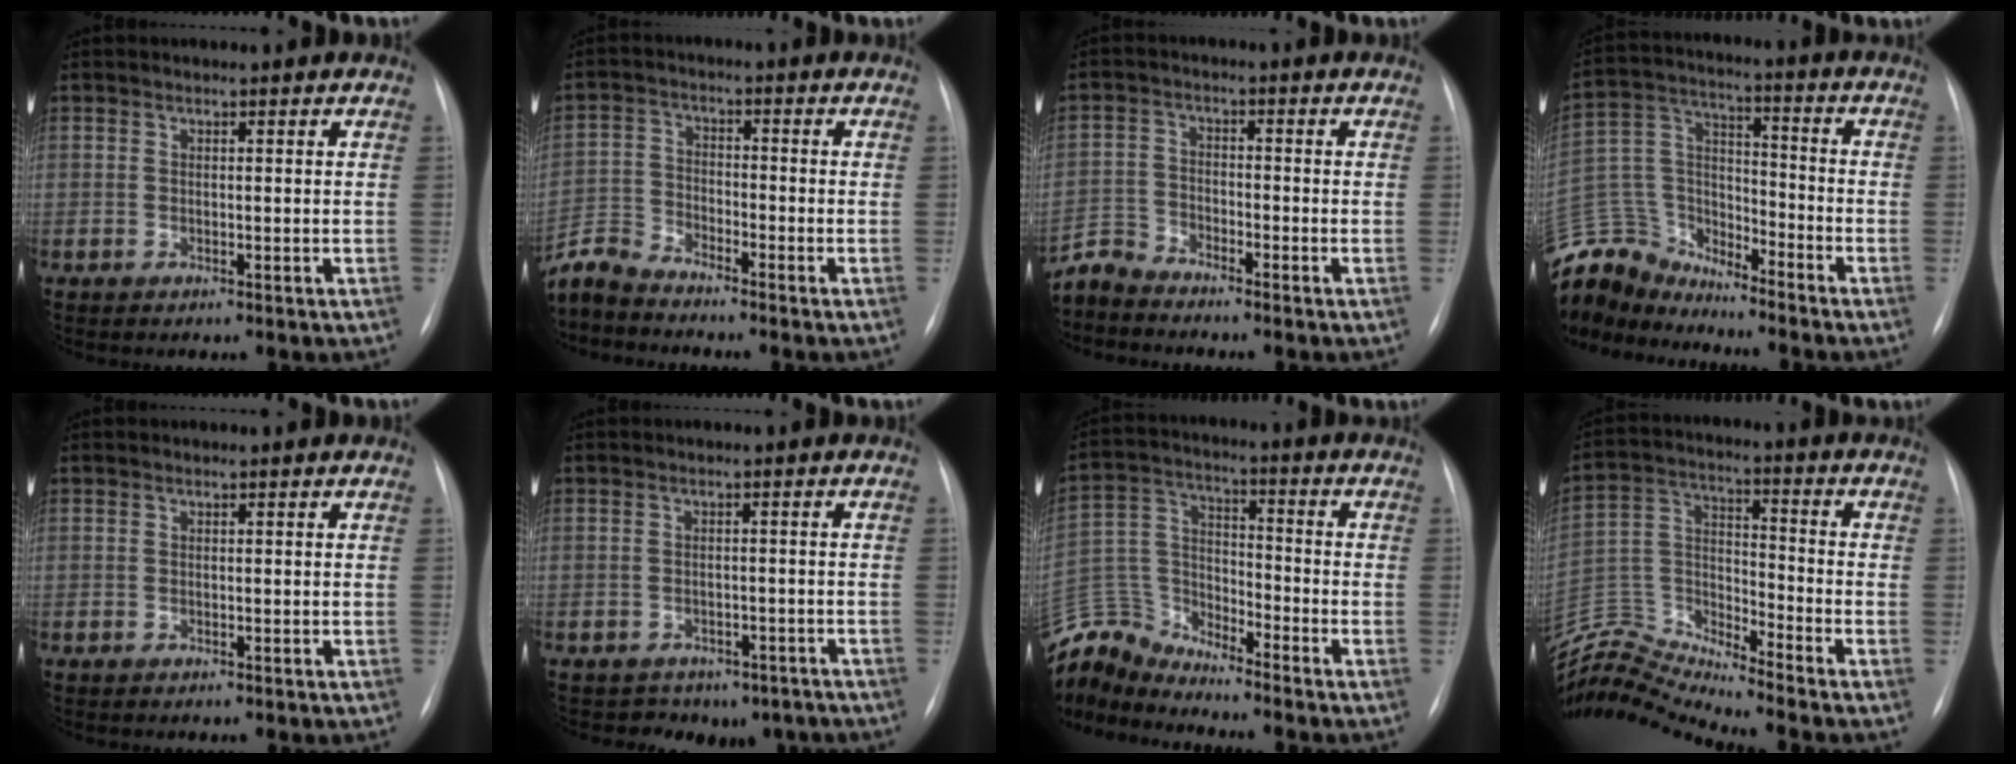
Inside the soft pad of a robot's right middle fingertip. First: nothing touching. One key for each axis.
{"total": 6.3, "fx": -6.3, "fy": 0.4, "fz": 0.4, "tx": -0.014, "ty": -0.006, "tz": -0.127}
{"total": 4.1, "fx": -4.0, "fy": 0.0, "fz": -0.5, "tx": 0.009, "ty": -0.013, "tz": -0.081}
{"total": 15.0, "fx": -14.3, "fy": 4.1, "fz": 2.0, "tx": -0.054, "ty": 0.044, "tz": -0.271}
{"total": 0.0}
{"total": 7.0, "fx": -5.5, "fy": 4.4, "fz": 0.5, "tx": 0.003, "ty": 0.015, "tz": -0.055}
{"total": 11.6, "fx": -11.5, "fy": 1.3, "fz": 0.4, "tx": -0.023, "ty": 0.041, "tz": -0.231}
{"total": 13.4, "fx": -13.2, "fy": -1.4, "fz": 1.6, "tx": -0.039, "ty": 0.038, "tz": -0.260}